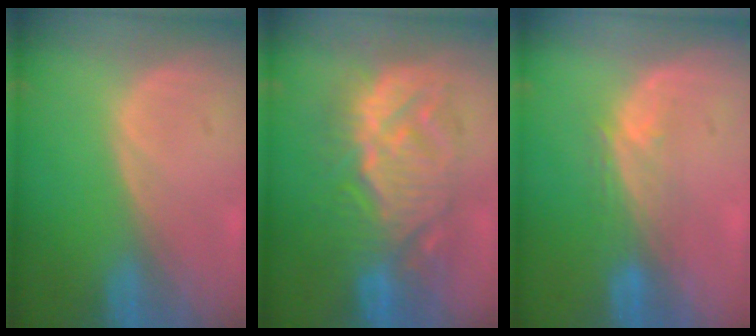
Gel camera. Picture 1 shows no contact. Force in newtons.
{"total": 10.2, "press": 10.2, "slide": 0.5}
{"total": 3.8, "press": 3.4, "slide": 1.6}